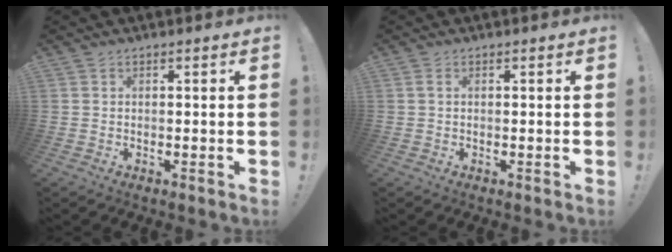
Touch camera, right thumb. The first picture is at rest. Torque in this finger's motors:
{"motor_torque": [-0.05, -0.05, 0.00, 0.00, 0.00]}